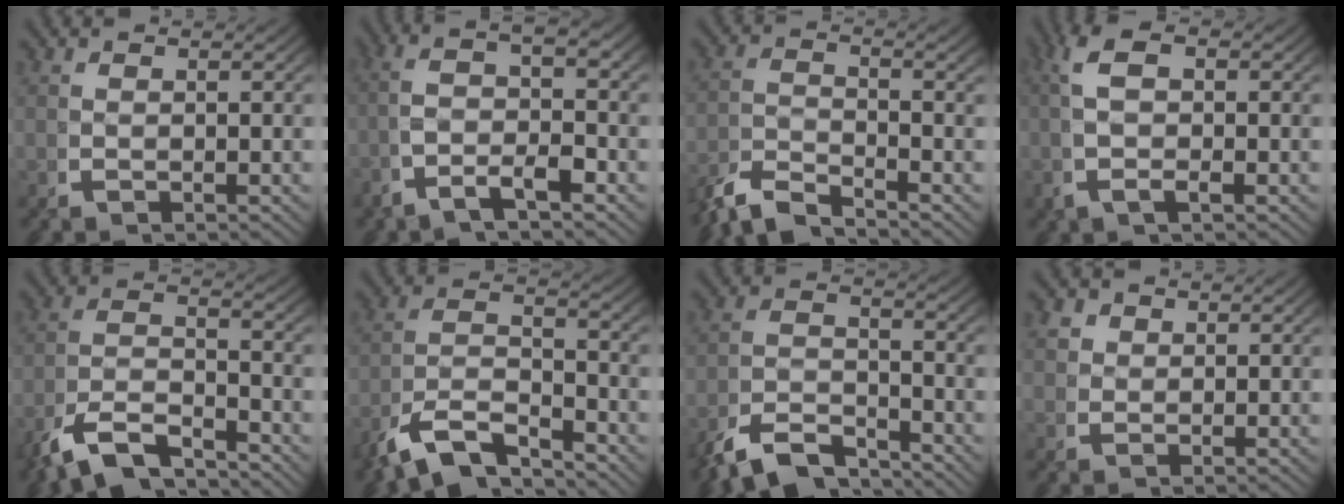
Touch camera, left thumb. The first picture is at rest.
{"total": 5.2, "force": [-0.4, 2.2, 4.7], "torque": [-0.098, 0.000, -0.013]}
{"total": 4.8, "force": [-4.2, 1.2, 2.0], "torque": [-0.040, -0.012, -0.080]}
{"total": 4.0, "force": [0.8, 1.8, 3.5], "torque": [-0.087, 0.002, 0.010]}
{"total": 7.7, "force": [-4.3, 4.2, 4.9], "torque": [-0.105, -0.031, -0.067]}
{"total": 8.9, "force": [-4.6, 5.2, 5.5], "torque": [-0.116, -0.037, -0.072]}
{"total": 6.5, "force": [-5.1, 2.6, 3.2], "torque": [-0.053, -0.021, -0.087]}
{"total": 2.4, "force": [1.4, 1.7, 0.8], "torque": [-0.018, -0.005, 0.031]}